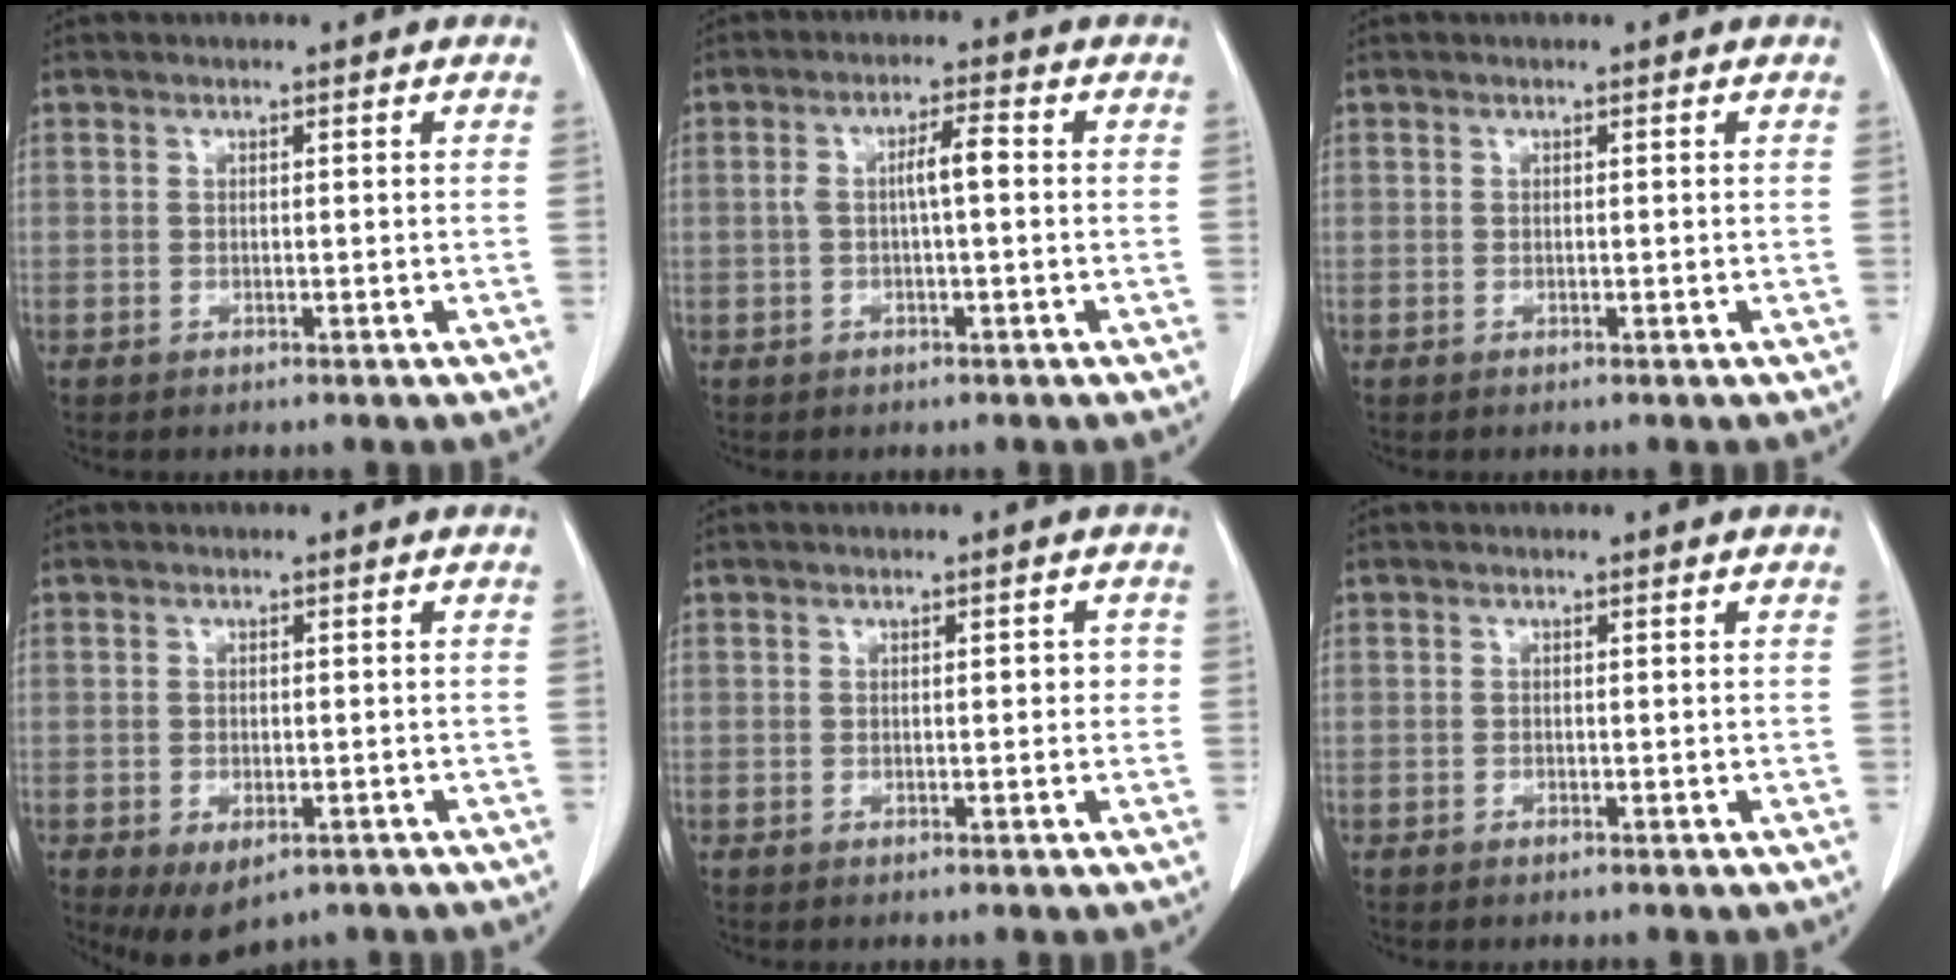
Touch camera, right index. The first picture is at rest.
{"total": 4.0, "force": [0.0, 0.7, 3.9], "torque": [-0.072, 0.014, 0.001]}
{"total": 0.0}
{"total": 5.4, "force": [-3.0, 2.9, 3.5], "torque": [-0.053, -0.007, -0.034]}
{"total": 1.4, "force": [-0.1, 0.7, 1.2], "torque": [-0.012, 0.004, -0.001]}
{"total": 0.0}